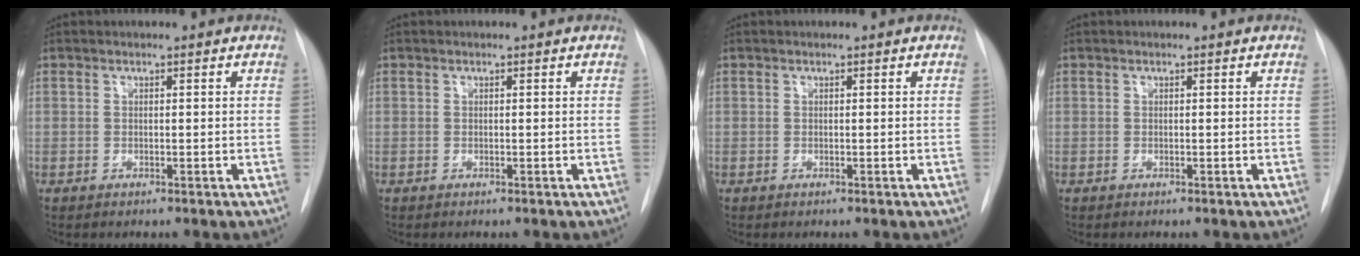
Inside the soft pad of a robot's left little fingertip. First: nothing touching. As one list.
[{"total": 0.0}, {"total": 0.0}, {"total": 0.0}]